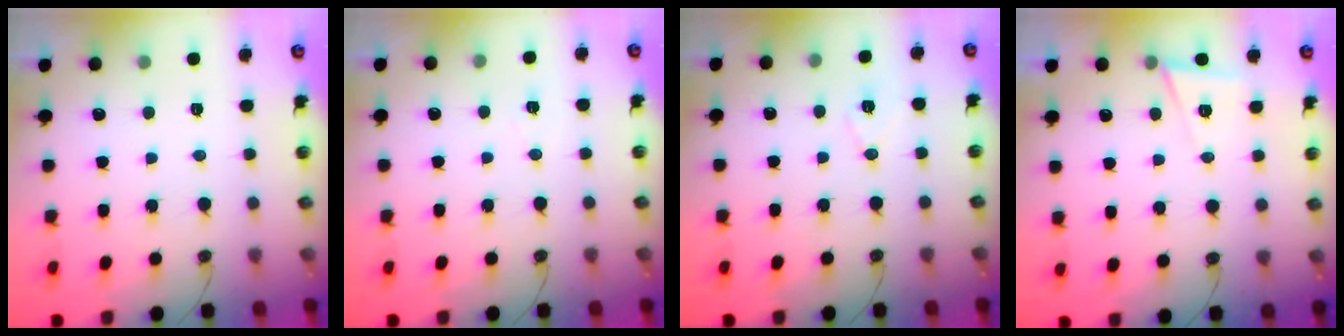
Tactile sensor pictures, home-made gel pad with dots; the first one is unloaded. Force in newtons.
{"total": 5.3, "press": 3.1, "slide": 4.3}
{"total": 7.0, "press": 6.0, "slide": 3.7}
{"total": 5.7, "press": 4.1, "slide": 4.0}